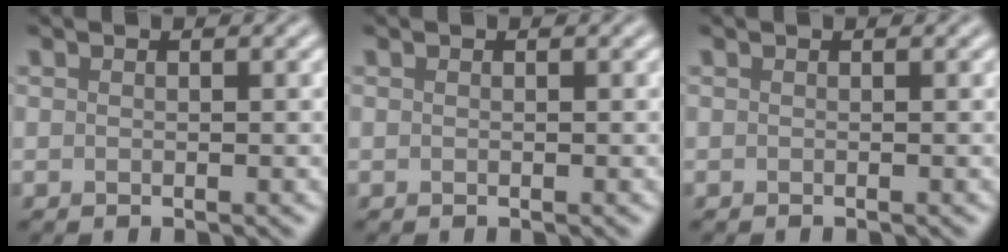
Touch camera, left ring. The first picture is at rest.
{"total": 0.0}
{"total": 0.0}